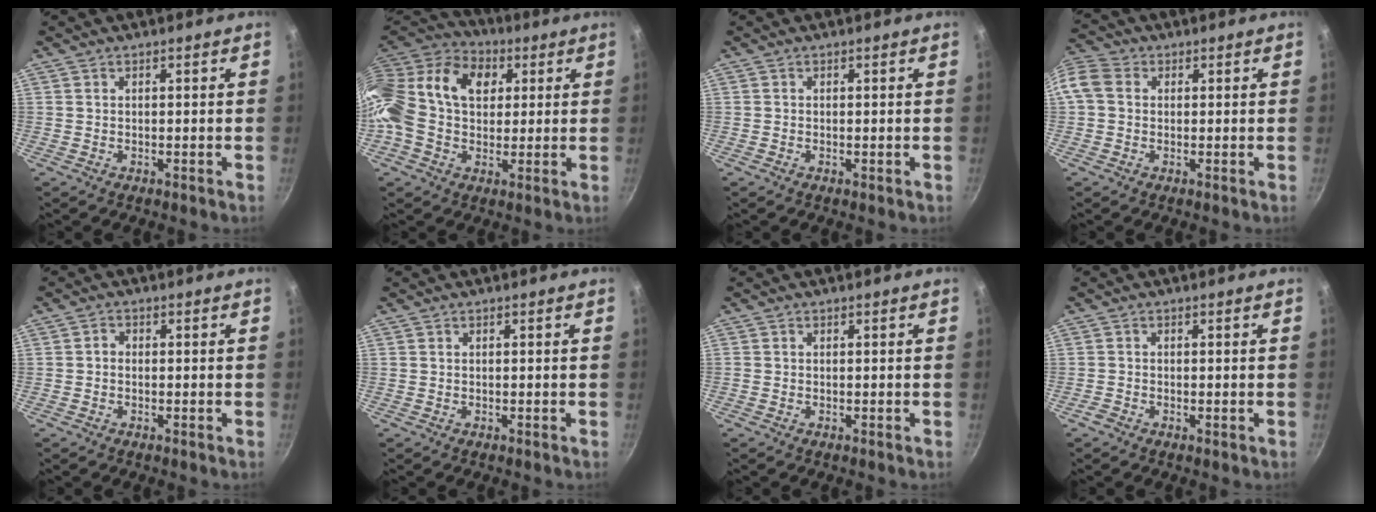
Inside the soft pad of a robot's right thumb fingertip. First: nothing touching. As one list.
[{"total": 22.7, "force": [5.2, 15.6, 15.7], "torque": [-0.303, 0.029, 0.070]}, {"total": 0.0}, {"total": 10.4, "force": [1.3, 8.6, 5.7], "torque": [-0.141, 0.033, 0.009]}, {"total": 1.2, "force": [-0.4, 1.0, 0.5], "torque": [-0.008, 0.006, -0.009]}, {"total": 0.0}, {"total": 0.0}, {"total": 1.2, "force": [-0.7, 0.7, 0.7], "torque": [-0.017, 0.002, -0.017]}]